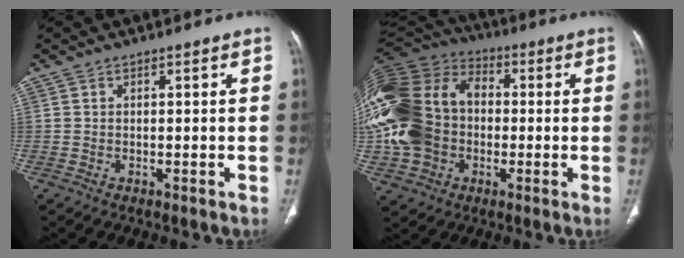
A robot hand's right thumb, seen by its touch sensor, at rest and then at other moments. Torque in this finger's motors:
{"motor_torque": [1.37, 1.38, 0.88, 0.53, 0.84]}